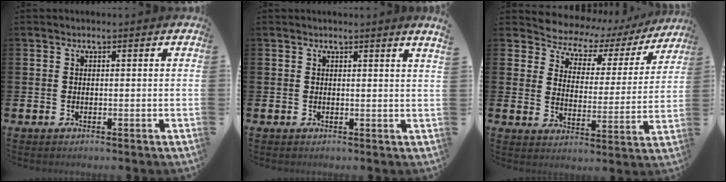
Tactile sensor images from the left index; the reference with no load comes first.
{"total": 1.0, "force": [0.8, -0.5, 0.3], "torque": [0.002, -0.008, 0.014]}
{"total": 5.6, "force": [4.8, 2.7, 1.1], "torque": [-0.053, -0.037, 0.077]}